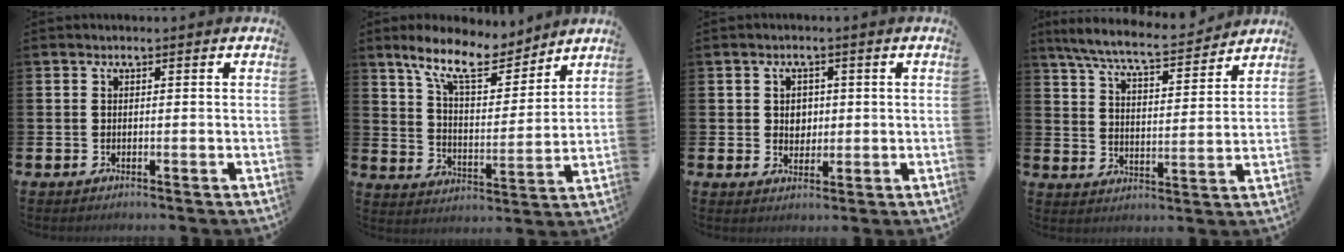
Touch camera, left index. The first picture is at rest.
{"total": 11.5, "force": [9.7, 3.6, 4.9], "torque": [-0.116, -0.051, 0.173]}
{"total": 2.4, "force": [0.7, 2.1, 1.0], "torque": [-0.002, 0.001, 0.006]}
{"total": 7.6, "force": [7.0, 0.7, 2.7], "torque": [-0.077, -0.046, 0.120]}